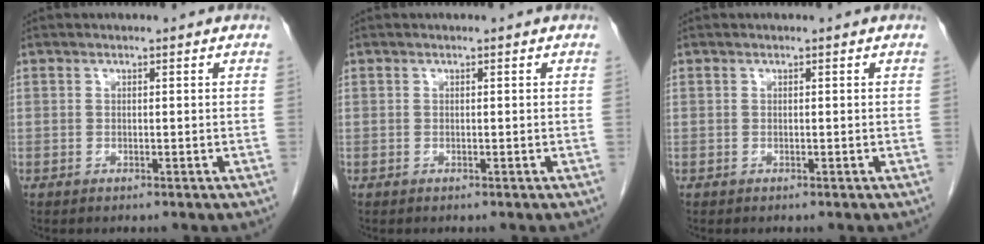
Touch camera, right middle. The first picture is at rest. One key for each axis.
{"total": 0.0}
{"total": 0.0}